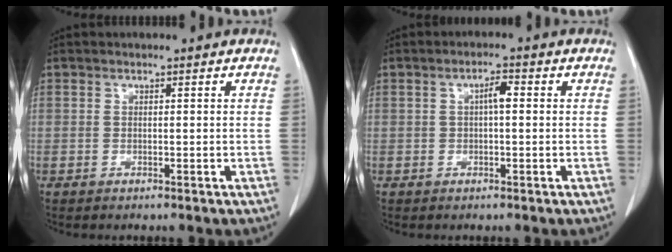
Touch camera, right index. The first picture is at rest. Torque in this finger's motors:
{"motor_torque": [0.36, -0.17, 0.14, 0.04]}